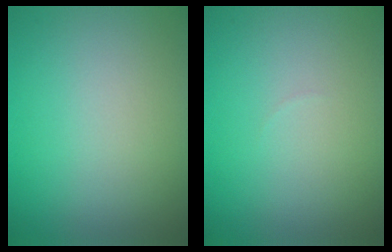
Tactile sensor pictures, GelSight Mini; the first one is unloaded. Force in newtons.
{"total": 0.0}